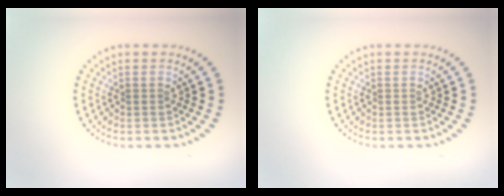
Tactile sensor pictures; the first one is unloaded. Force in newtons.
{"total": 0.0}